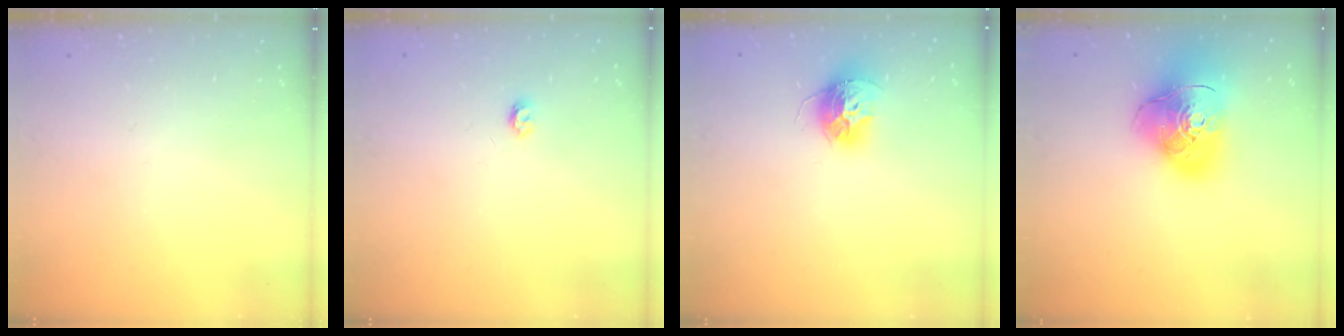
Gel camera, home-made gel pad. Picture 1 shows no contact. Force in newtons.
{"total": 3.6, "press": 3.6, "slide": 0.3}
{"total": 12.2, "press": 12.1, "slide": 1.1}
{"total": 19.4, "press": 19.2, "slide": 2.5}